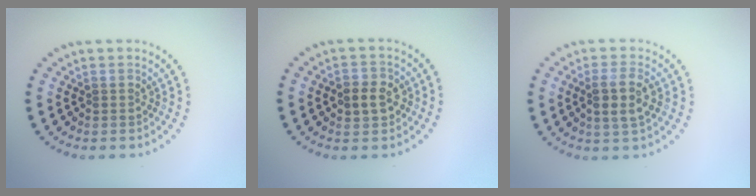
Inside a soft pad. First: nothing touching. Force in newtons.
{"total": 2.7, "press": 2.7, "slide": 0.5}
{"total": 2.9, "press": 2.7, "slide": 0.9}